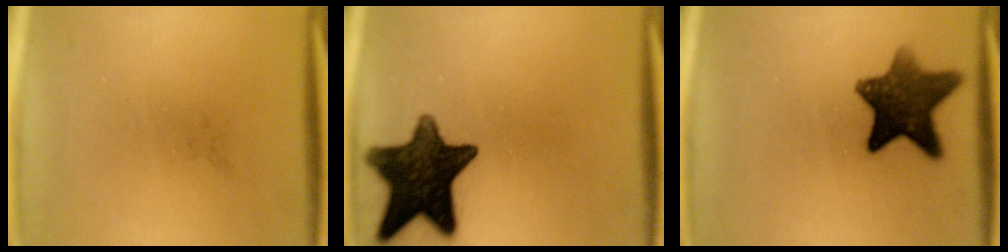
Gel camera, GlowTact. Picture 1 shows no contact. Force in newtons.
{"total": 14.5}
{"total": 11.3}